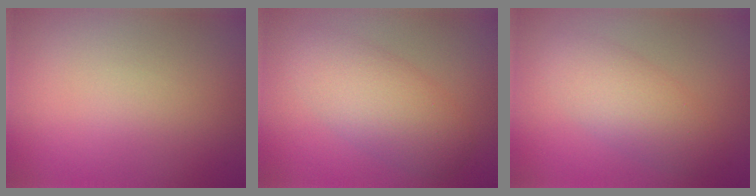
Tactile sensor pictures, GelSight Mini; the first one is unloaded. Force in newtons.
{"total": 4.8, "press": 4.8, "slide": 0.3}
{"total": 3.8, "press": 3.8, "slide": 0.1}